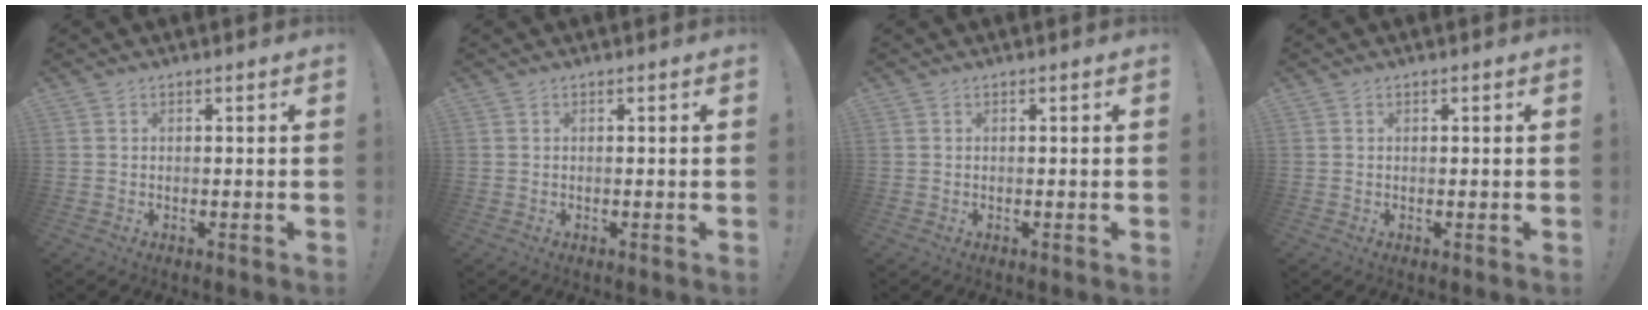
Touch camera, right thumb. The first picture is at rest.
{"total": 0.0}
{"total": 0.0}
{"total": 0.0}